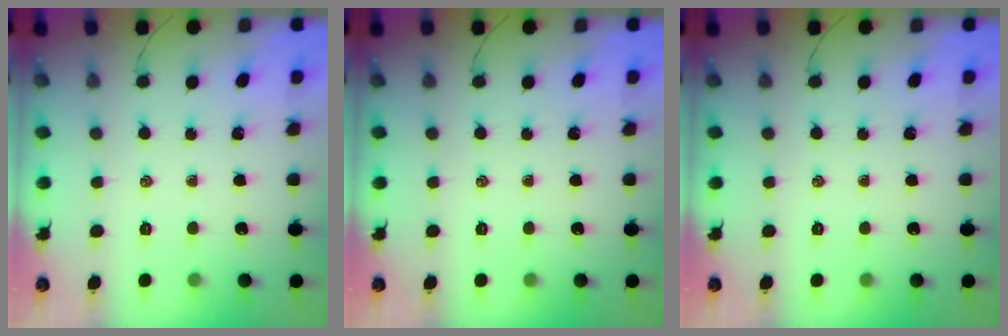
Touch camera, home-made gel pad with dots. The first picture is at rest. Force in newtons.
{"total": 0.0}
{"total": 0.0}